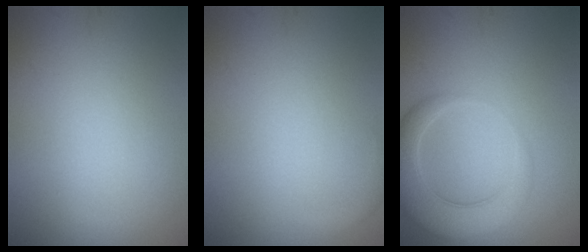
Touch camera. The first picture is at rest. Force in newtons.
{"total": 1.0, "press": 1.0, "slide": 0.2}
{"total": 5.0, "press": 5.0, "slide": 0.4}